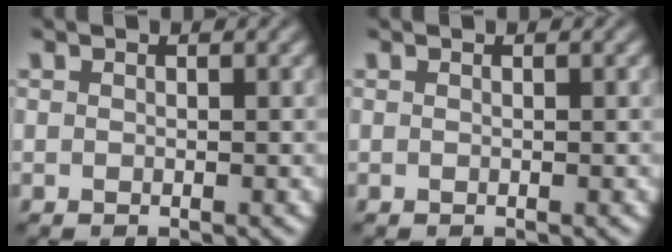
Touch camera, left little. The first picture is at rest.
{"total": 0.0}